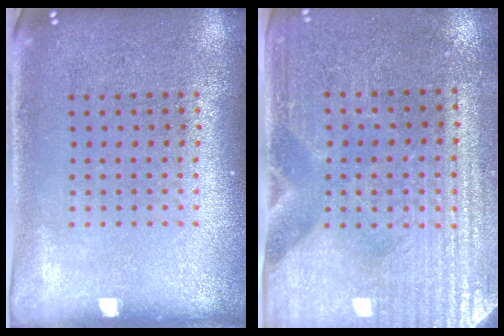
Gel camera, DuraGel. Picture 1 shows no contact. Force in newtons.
{"total": 3.6, "press": 3.4, "slide": 1.4}